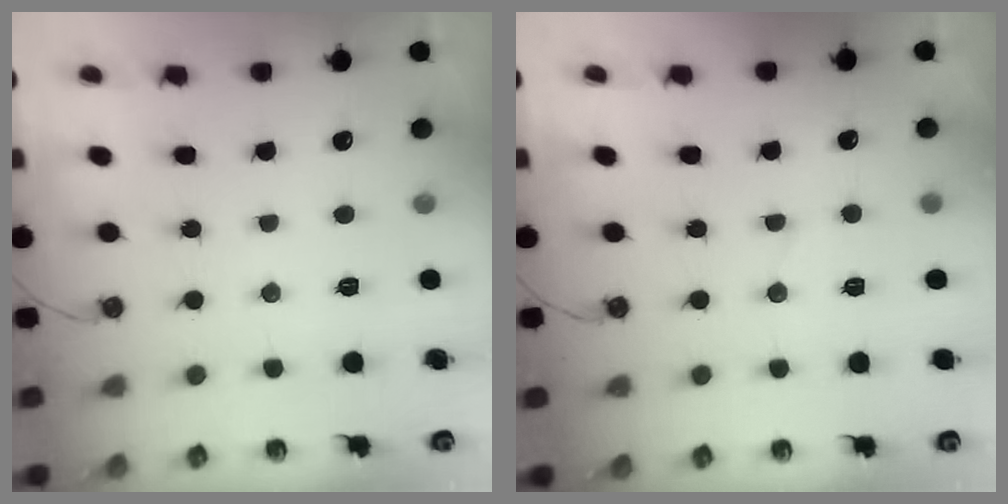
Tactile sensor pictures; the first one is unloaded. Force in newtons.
{"total": 2.2, "press": 2.0, "slide": 0.9}